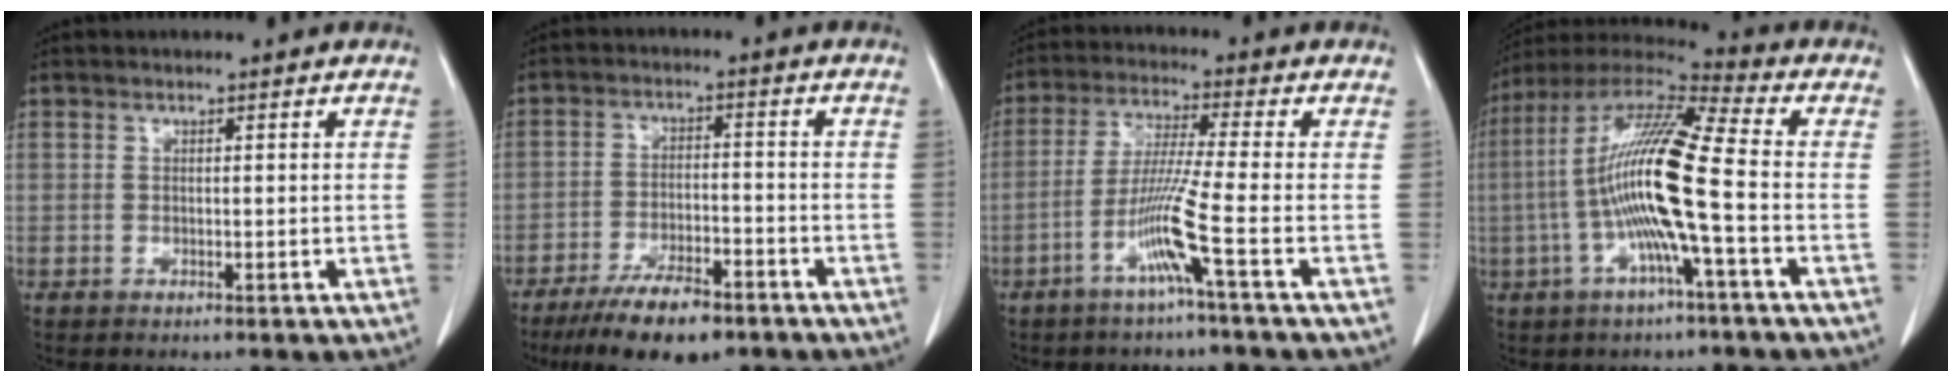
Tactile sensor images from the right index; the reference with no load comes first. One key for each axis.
{"total": 9.9, "fx": -7.1, "fy": 3.1, "fz": 6.1, "tx": -0.105, "ty": -0.012, "tz": -0.120}
{"total": 7.8, "fx": -3.4, "fy": -2.1, "fz": 6.7, "tx": -0.131, "ty": -0.009, "tz": -0.073}
{"total": 15.2, "fx": -2.3, "fy": 0.1, "fz": 15.0, "tx": -0.296, "ty": 0.013, "tz": -0.056}